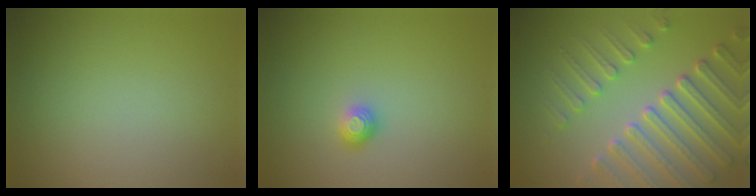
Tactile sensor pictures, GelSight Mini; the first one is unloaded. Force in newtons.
{"total": 1.2, "press": 1.0, "slide": 0.5}
{"total": 6.8, "press": 5.4, "slide": 4.1}